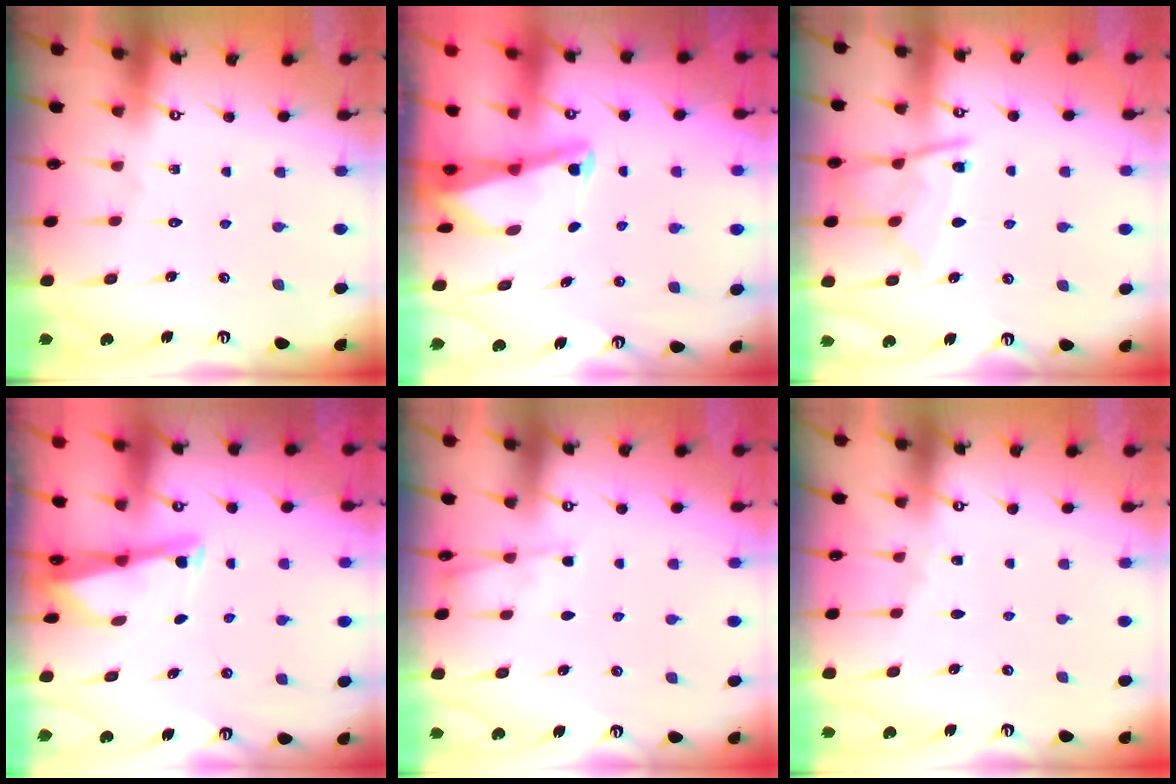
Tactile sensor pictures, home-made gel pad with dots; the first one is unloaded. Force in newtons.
{"total": 2.1, "press": 2.1, "slide": 0.3}
{"total": 10.8, "press": 10.8, "slide": 1.2}
{"total": 2.8, "press": 2.8, "slide": 0.1}
{"total": 2.4, "press": 2.4, "slide": 0.5}
{"total": 2.5, "press": 2.5, "slide": 0.4}